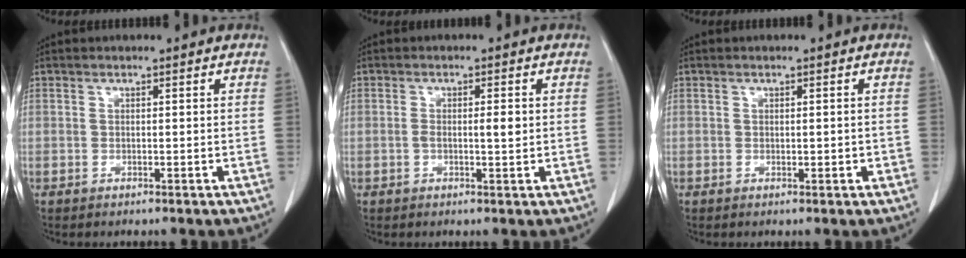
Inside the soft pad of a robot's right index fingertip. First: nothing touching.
{"total": 2.6, "force": [0.0, 0.5, 2.6], "torque": [-0.046, 0.000, 0.000]}
{"total": 1.1, "force": [-0.2, 0.4, 1.0], "torque": [-0.013, 0.000, 0.001]}